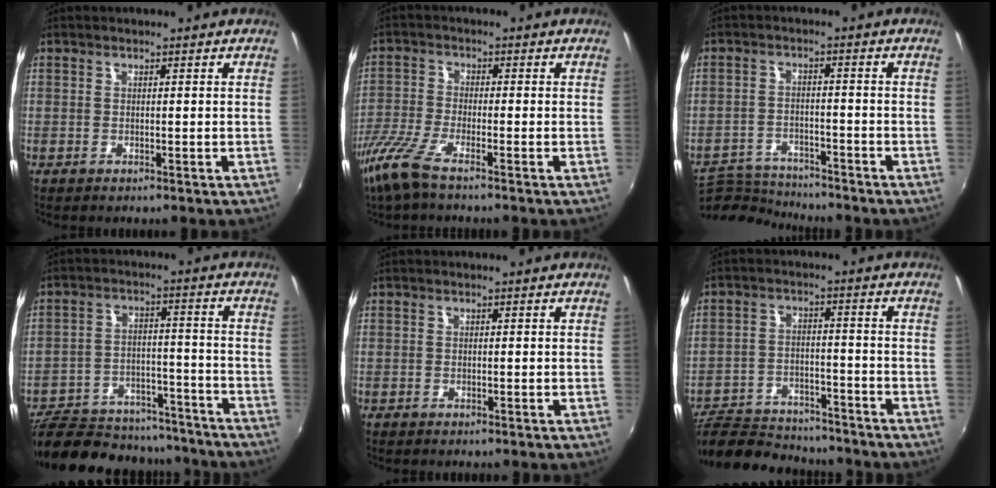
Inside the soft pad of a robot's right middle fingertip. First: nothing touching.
{"total": 7.3, "force": [-5.4, 0.8, 4.8], "torque": [-0.118, -0.019, -0.111]}
{"total": 10.0, "force": [-9.7, 1.6, 1.9], "torque": [-0.062, 0.003, -0.167]}
{"total": 23.0, "force": [-19.8, 8.5, 8.2], "torque": [-0.170, 0.021, -0.266]}
{"total": 1.0, "force": [-0.9, 0.5, 0.1], "torque": [-0.007, 0.000, -0.016]}
{"total": 16.1, "force": [-14.2, 5.3, 5.3], "torque": [-0.126, 0.005, -0.214]}